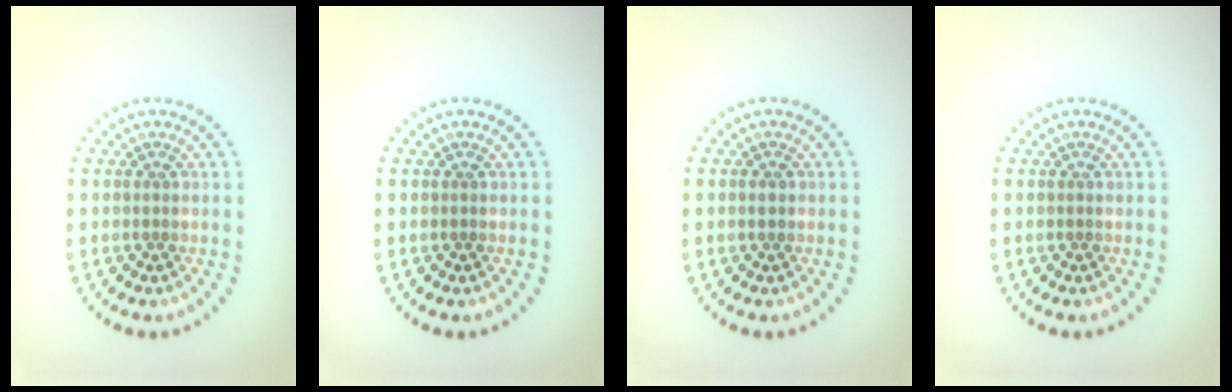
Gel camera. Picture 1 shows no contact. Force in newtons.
{"total": 0.0}
{"total": 0.9, "press": 0.9, "slide": 0.1}
{"total": 0.0}